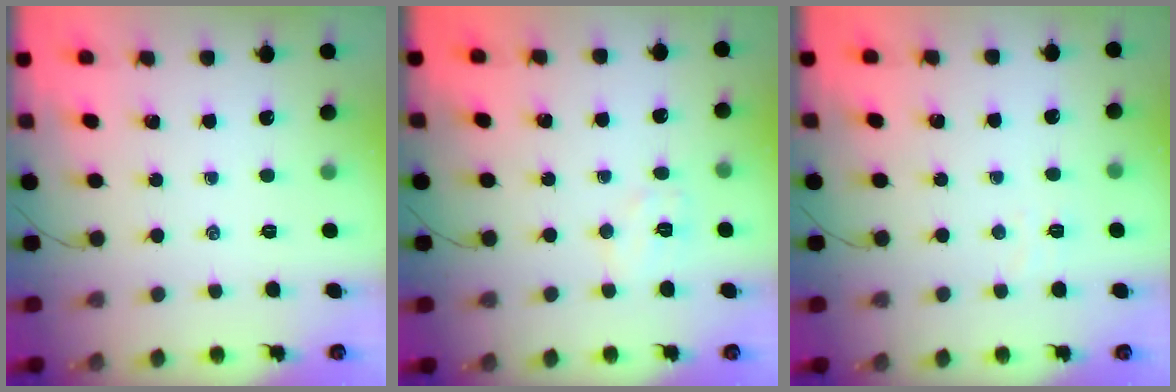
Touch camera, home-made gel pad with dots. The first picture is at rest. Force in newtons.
{"total": 6.1, "press": 6.0, "slide": 1.0}
{"total": 3.0, "press": 2.9, "slide": 0.7}